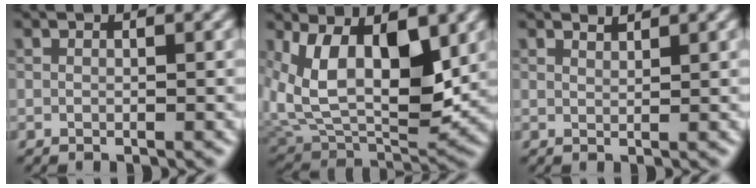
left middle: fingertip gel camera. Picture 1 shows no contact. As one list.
[{"total": 10.1, "force": [3.1, 5.2, 8.0], "torque": [-0.159, -0.012, 0.058]}, {"total": 1.0, "force": [1.0, -0.1, -0.1], "torque": [0.000, -0.003, 0.015]}]